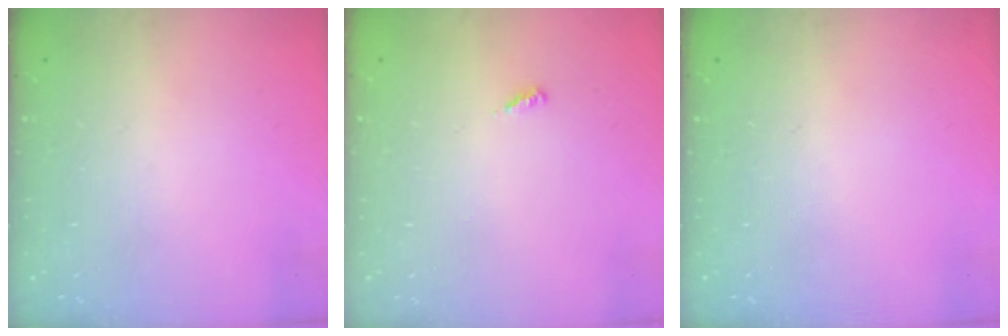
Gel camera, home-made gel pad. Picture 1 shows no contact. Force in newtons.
{"total": 3.2, "press": 3.2, "slide": 0.3}
{"total": 0.0}